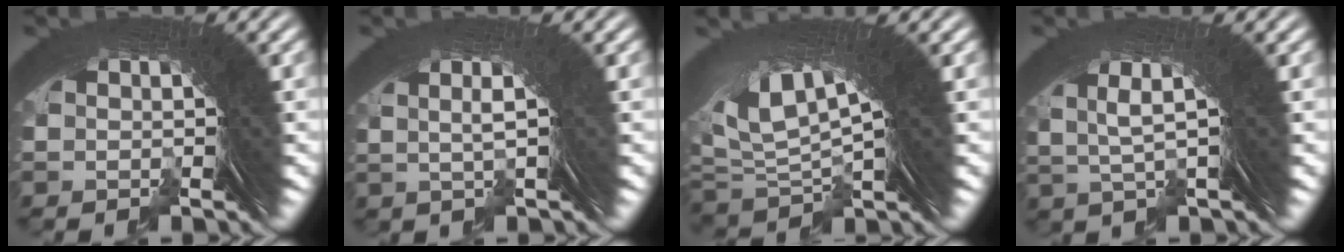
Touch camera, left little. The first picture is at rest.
{"total": 3.9, "force": [1.8, 0.1, 3.5], "torque": [-0.035, 0.018, 0.023]}
{"total": 9.0, "force": [3.3, 4.5, 7.1], "torque": [-0.148, 0.007, 0.059]}
{"total": 6.1, "force": [3.1, 1.4, 5.1], "torque": [-0.077, 0.021, 0.039]}